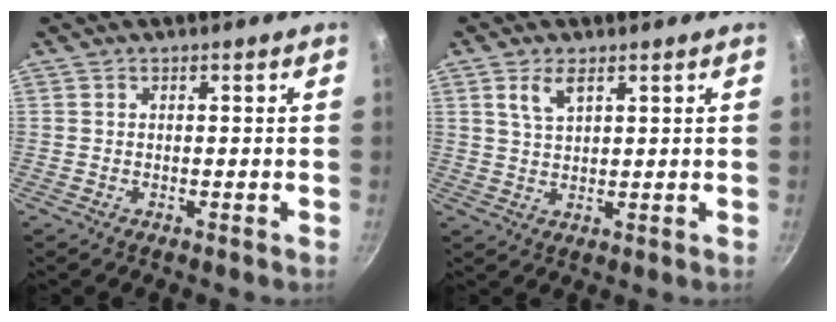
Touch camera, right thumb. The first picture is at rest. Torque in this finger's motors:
{"motor_torque": [-0.73, 0.37, 0.38, -0.27, 0.14]}